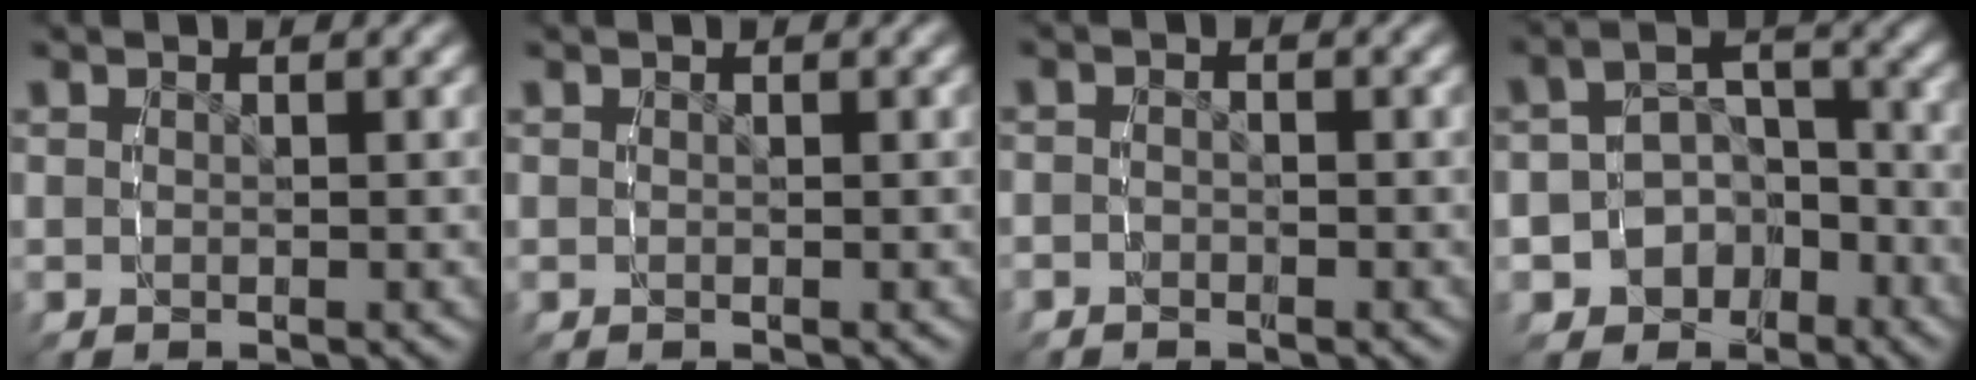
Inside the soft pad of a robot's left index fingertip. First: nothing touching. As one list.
[{"total": 0.0}, {"total": 1.5, "force": [-1.4, 0.5, 0.1], "torque": [-0.011, -0.010, -0.026]}, {"total": 10.5, "force": [-4.0, 8.9, 3.8], "torque": [-0.078, -0.045, -0.074]}]